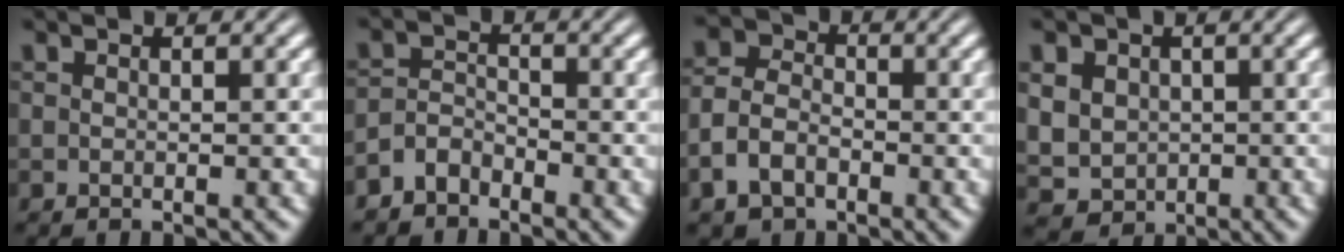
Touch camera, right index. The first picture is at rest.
{"total": 3.0, "force": [-2.4, 1.5, 0.8], "torque": [-0.001, -0.012, -0.038]}
{"total": 3.9, "force": [-1.7, 3.1, 1.8], "torque": [-0.036, -0.017, -0.024]}
{"total": 6.0, "force": [-0.7, 5.5, 2.3], "torque": [-0.059, -0.039, 0.005]}